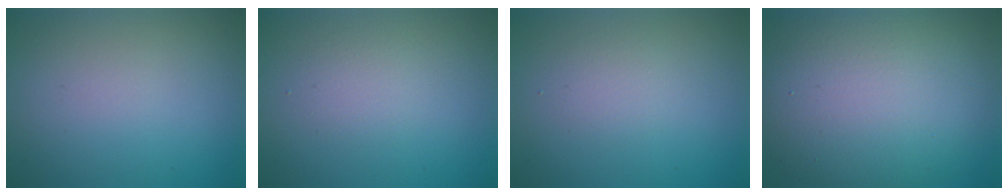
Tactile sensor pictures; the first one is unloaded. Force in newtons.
{"total": 1.6, "press": 1.6, "slide": 0.1}
{"total": 1.5, "press": 1.4, "slide": 0.1}
{"total": 13.0, "press": 13.0, "slide": 0.9}